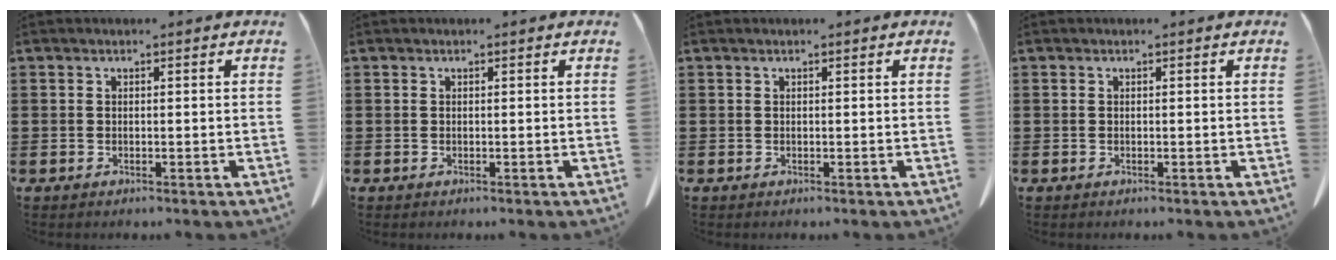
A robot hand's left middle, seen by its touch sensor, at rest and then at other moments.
{"total": 0.0}
{"total": 0.0}
{"total": 0.0}